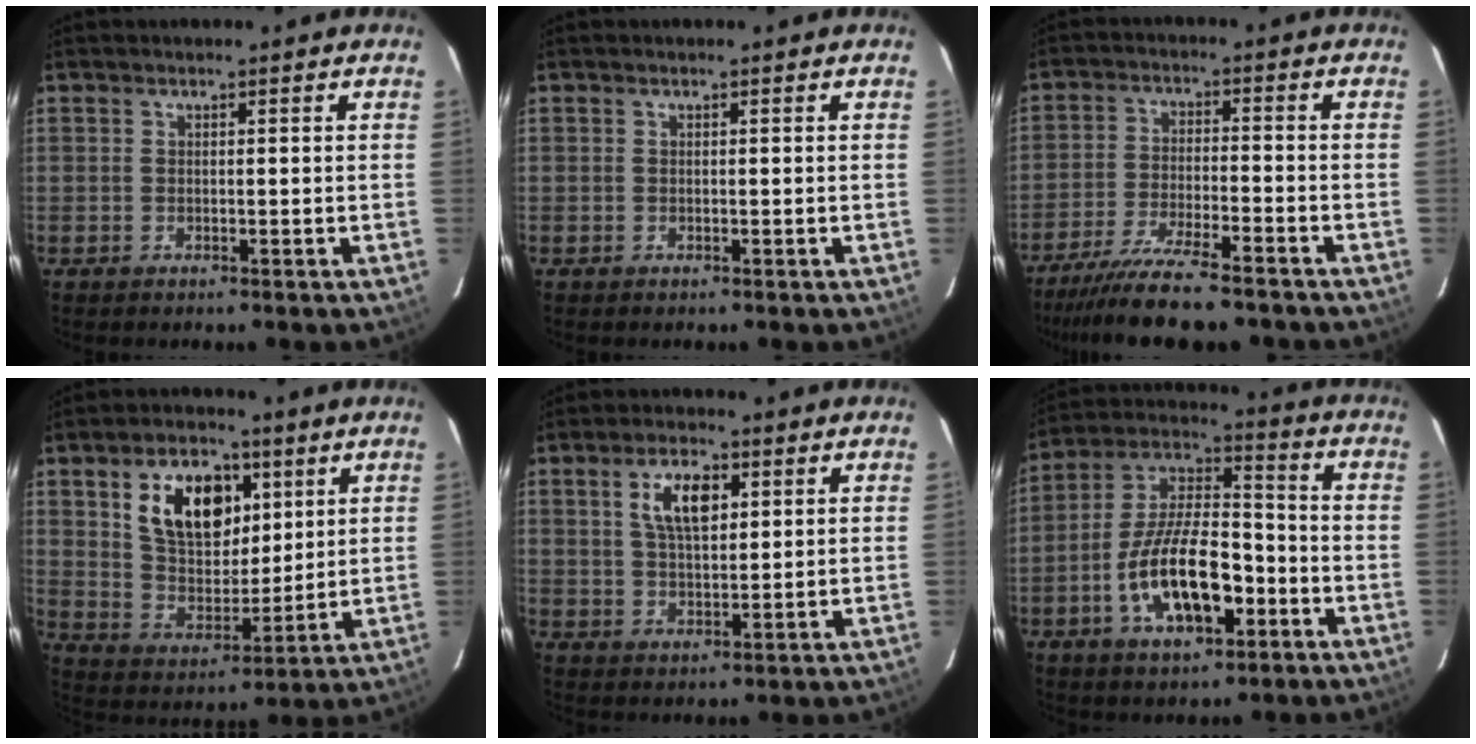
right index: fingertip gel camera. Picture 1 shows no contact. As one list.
[{"total": 0.0}, {"total": 14.3, "force": [-12.2, 1.7, 7.1], "torque": [-0.160, -0.033, -0.206]}, {"total": 14.9, "force": [5.9, 9.0, 10.3], "torque": [-0.182, 0.014, 0.115]}, {"total": 7.7, "force": [2.8, 3.4, 6.3], "torque": [-0.116, 0.011, 0.052]}, {"total": 16.5, "force": [-6.0, 7.2, 13.6], "torque": [-0.265, 0.006, -0.101]}]